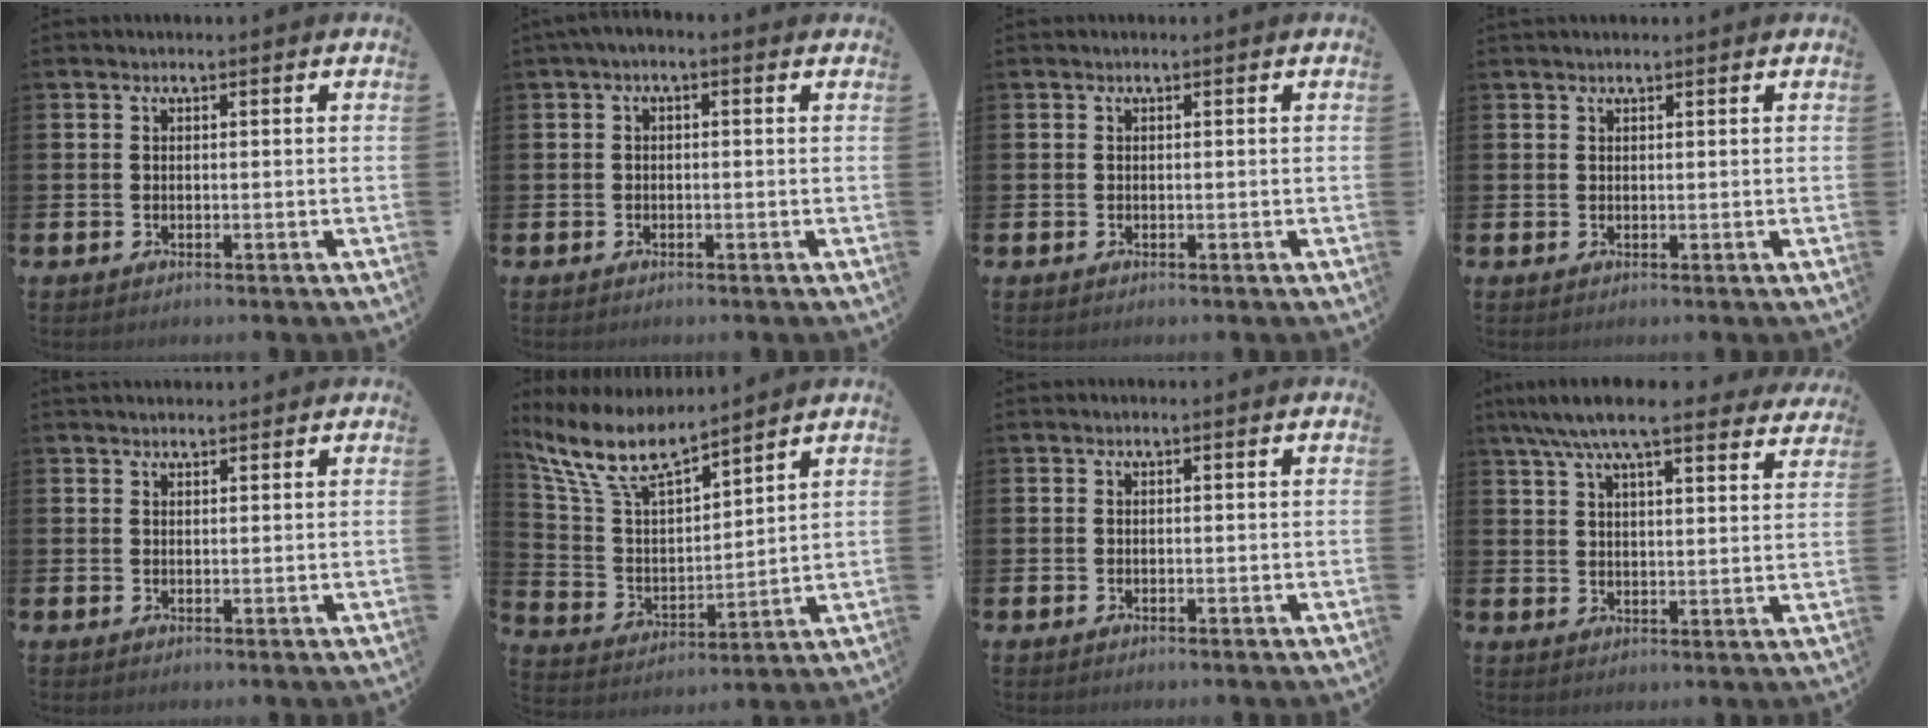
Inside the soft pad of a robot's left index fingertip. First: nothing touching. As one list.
[{"total": 1.1, "force": [-0.5, 0.4, 0.9], "torque": [-0.010, -0.002, -0.012]}, {"total": 0.0}, {"total": 0.8, "force": [0.8, 0.0, 0.2], "torque": [-0.001, 0.000, 0.013]}, {"total": 1.6, "force": [1.5, 0.4, 0.2], "torque": [0.004, -0.002, 0.025]}, {"total": 9.5, "force": [8.1, 2.5, 4.2], "torque": [-0.121, -0.043, 0.145]}, {"total": 0.0}, {"total": 8.6, "force": [7.8, 1.3, 3.5], "torque": [-0.078, -0.033, 0.139]}]